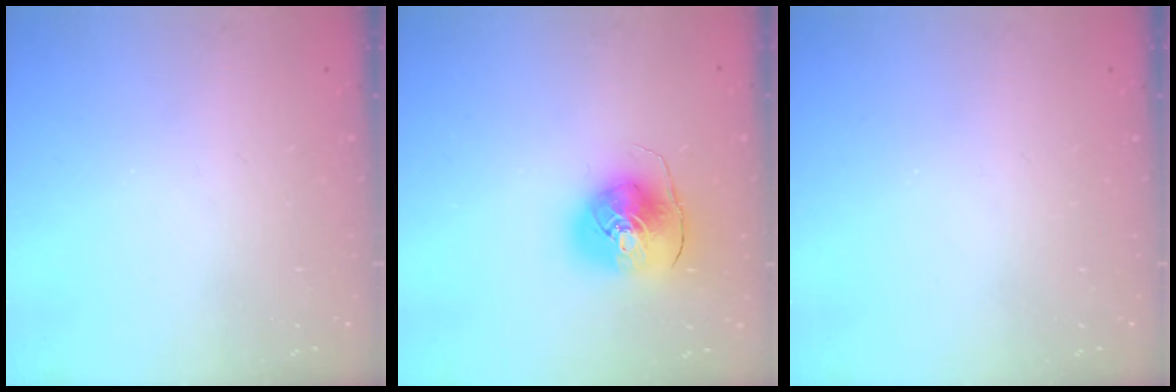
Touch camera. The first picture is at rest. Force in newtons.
{"total": 9.7, "press": 9.6, "slide": 1.3}
{"total": 0.0}